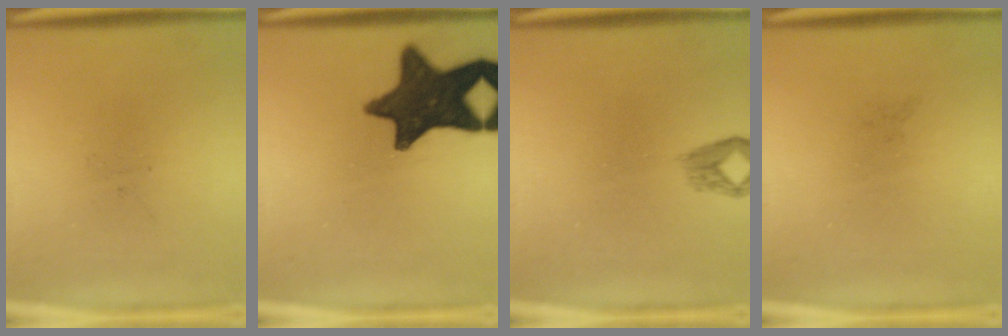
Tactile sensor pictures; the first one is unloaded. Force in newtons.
{"total": 14.2}
{"total": 1.4}
{"total": 0.0}